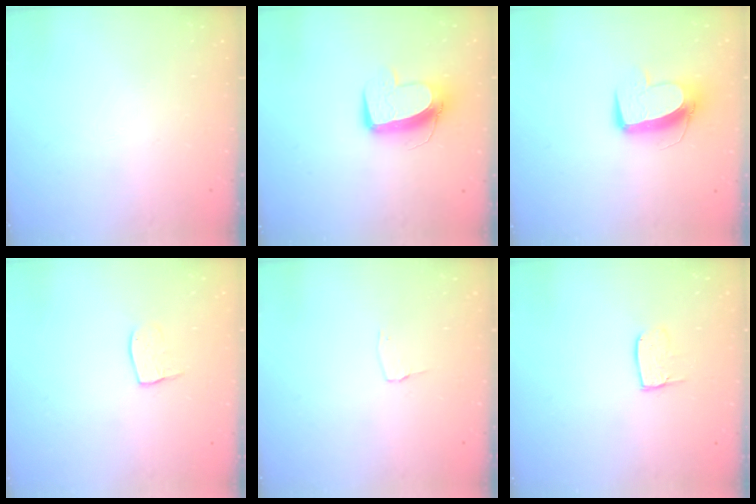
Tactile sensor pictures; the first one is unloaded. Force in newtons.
{"total": 10.7, "press": 10.6, "slide": 1.1}
{"total": 10.4, "press": 10.3, "slide": 1.0}
{"total": 7.0, "press": 7.0, "slide": 0.5}
{"total": 2.7, "press": 2.7, "slide": 0.3}
{"total": 6.7, "press": 6.7, "slide": 0.5}